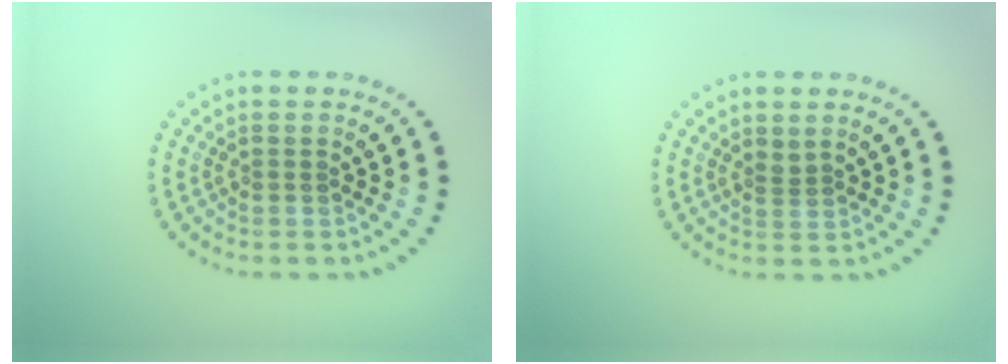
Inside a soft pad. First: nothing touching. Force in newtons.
{"total": 0.7, "press": 0.4, "slide": 0.6}